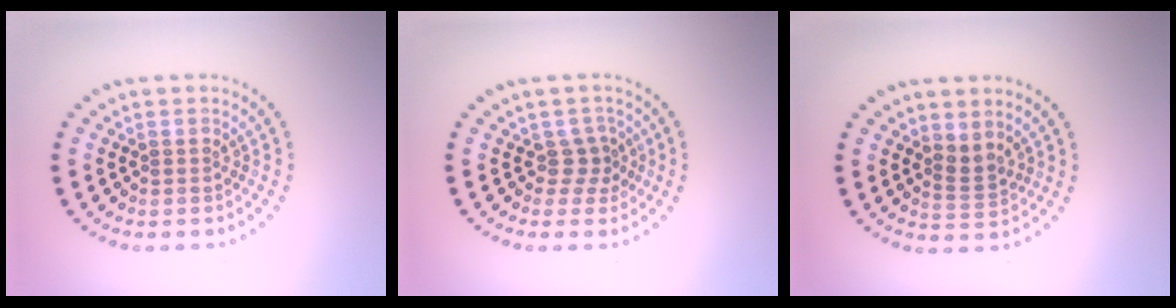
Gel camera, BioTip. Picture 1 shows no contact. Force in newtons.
{"total": 1.8, "press": 1.2, "slide": 1.4}
{"total": 1.8, "press": 1.3, "slide": 1.1}